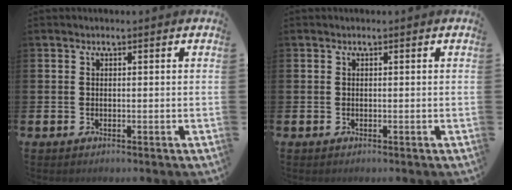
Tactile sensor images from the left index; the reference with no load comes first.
{"total": 0.0}